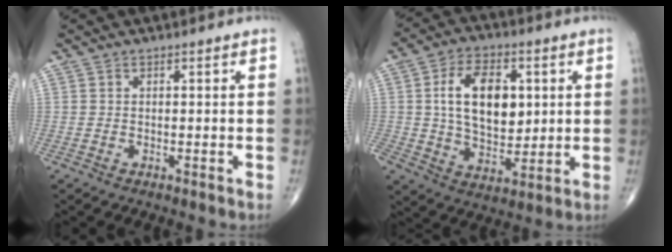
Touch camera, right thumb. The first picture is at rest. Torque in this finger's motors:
{"motor_torque": [2.40, 2.61, 1.66, -0.41, 0.77]}